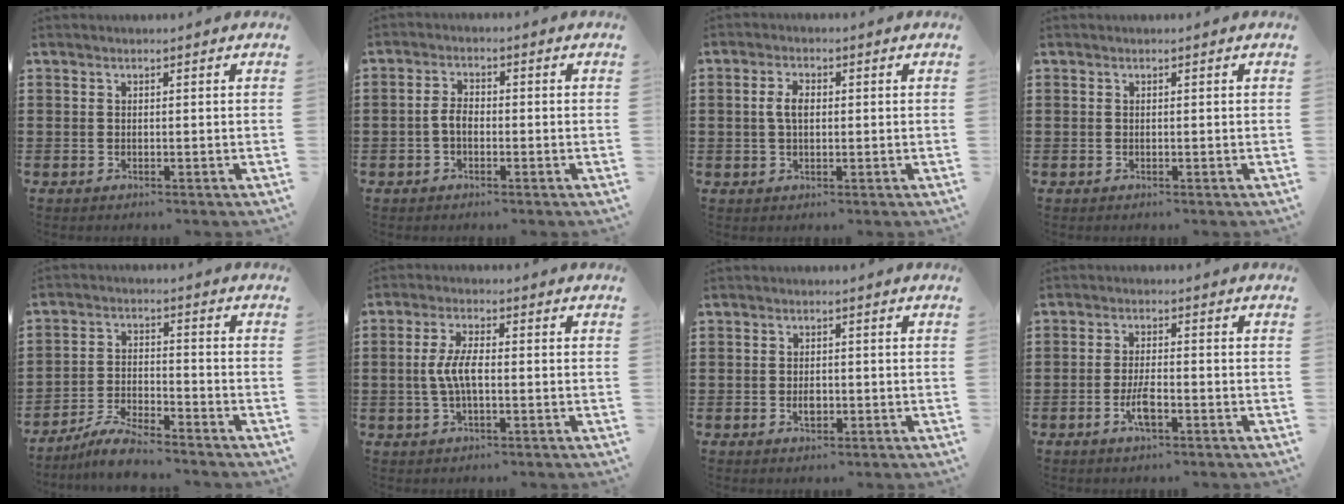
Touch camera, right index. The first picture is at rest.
{"total": 2.6, "force": [-0.7, 1.5, 2.0], "torque": [-0.053, -0.001, -0.019]}
{"total": 3.1, "force": [0.3, 1.6, 2.6], "torque": [-0.053, 0.008, 0.005]}
{"total": 0.0}
{"total": 5.3, "force": [-4.9, 0.5, 1.7], "torque": [-0.042, 0.002, -0.097]}
{"total": 4.7, "force": [-0.3, 1.7, 4.4], "torque": [-0.101, -0.002, -0.013]}
{"total": 2.0, "force": [-0.4, 1.1, 1.6], "torque": [-0.030, 0.000, -0.007]}
{"total": 4.2, "force": [-1.7, 1.2, 3.7], "torque": [-0.077, -0.002, -0.032]}